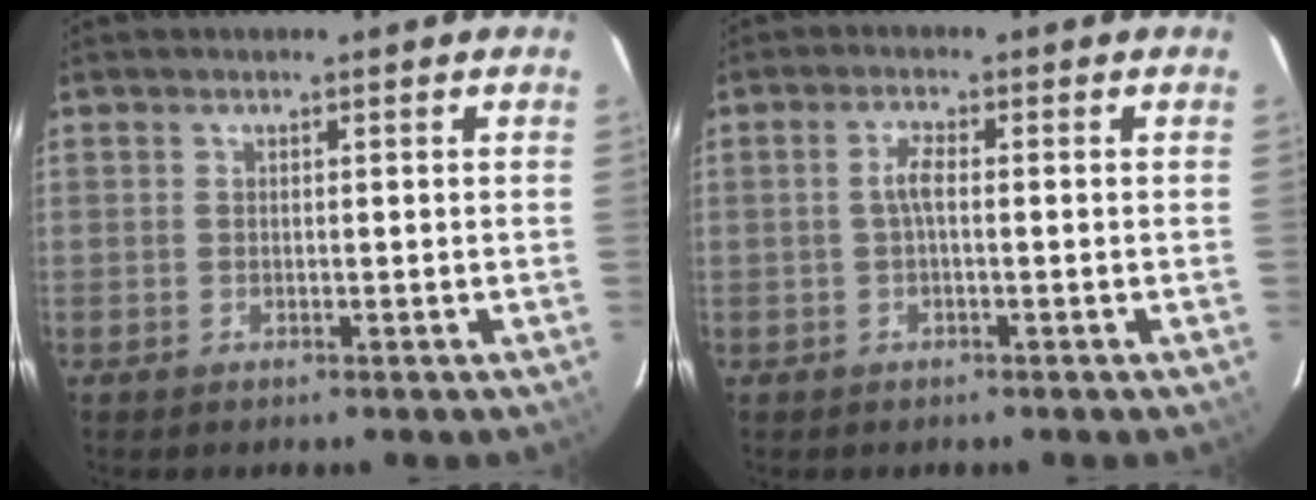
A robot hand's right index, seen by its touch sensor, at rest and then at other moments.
{"total": 2.4, "force": [-0.3, 0.5, 2.3], "torque": [-0.049, 0.006, -0.005]}